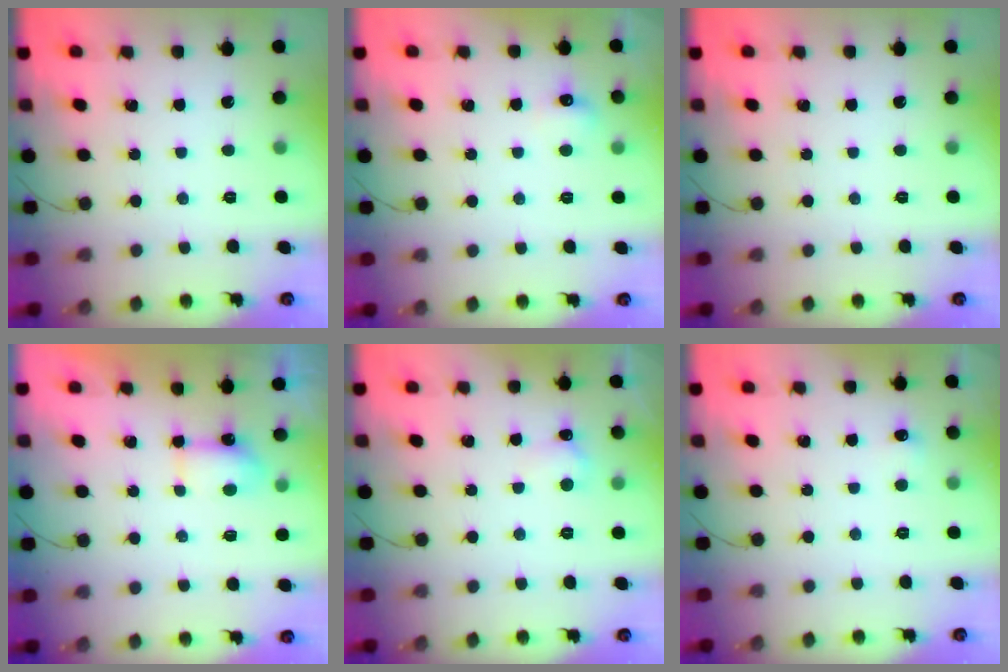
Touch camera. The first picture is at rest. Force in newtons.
{"total": 5.3, "press": 5.1, "slide": 1.5}
{"total": 0.0}
{"total": 4.2, "press": 4.0, "slide": 1.0}
{"total": 5.3, "press": 5.2, "slide": 1.1}
{"total": 3.8, "press": 3.6, "slide": 1.1}